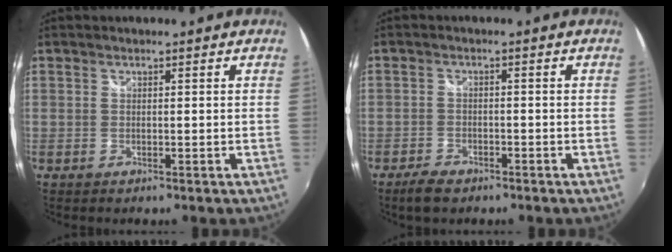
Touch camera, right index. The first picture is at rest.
{"total": 4.3, "force": [-3.4, 2.1, 1.7], "torque": [-0.048, 0.005, -0.057]}